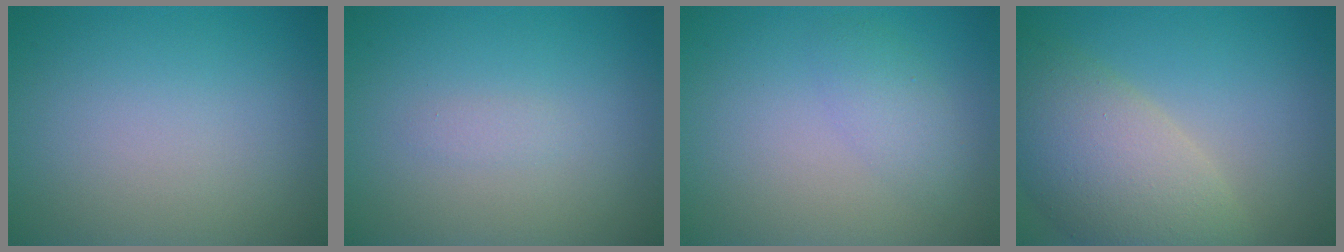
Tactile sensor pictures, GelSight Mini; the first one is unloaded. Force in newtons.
{"total": 0.6, "press": 0.6, "slide": 0.0}
{"total": 1.9, "press": 1.9, "slide": 0.1}
{"total": 8.2, "press": 8.2, "slide": 0.7}